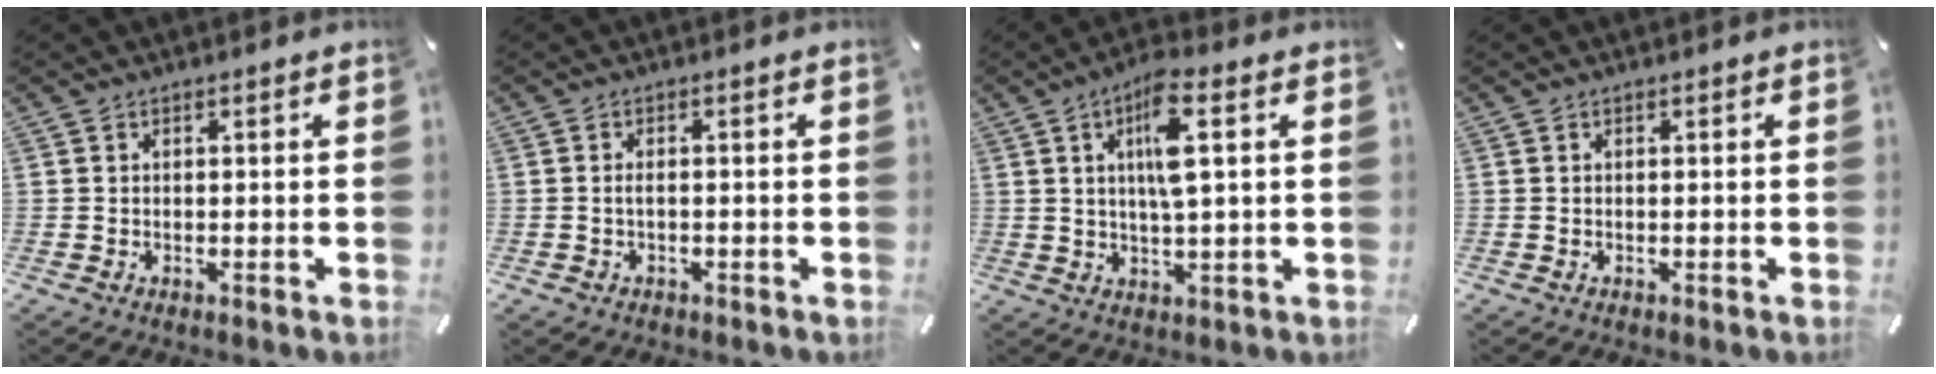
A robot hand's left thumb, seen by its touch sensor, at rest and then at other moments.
{"total": 1.4, "force": [-0.3, 0.7, 1.1], "torque": [-0.023, 0.002, -0.008]}
{"total": 9.7, "force": [2.9, 2.3, 9.0], "torque": [-0.161, -0.001, 0.044]}
{"total": 0.0}